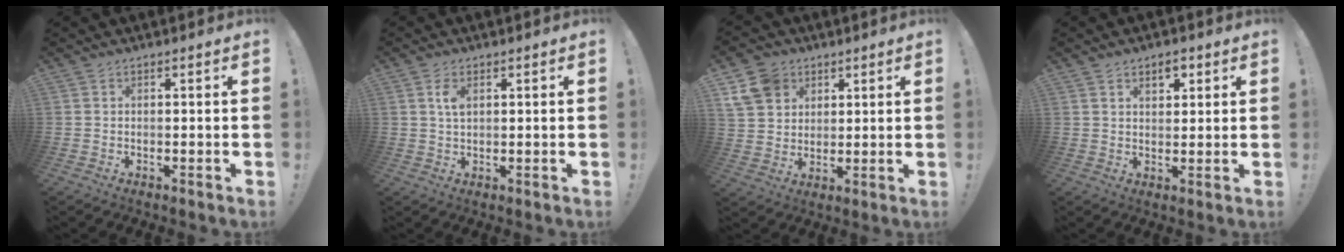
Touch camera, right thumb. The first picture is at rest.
{"total": 3.5, "force": [1.3, 1.7, 2.7], "torque": [-0.051, 0.000, 0.022]}
{"total": 11.2, "force": [5.7, 8.8, 3.9], "torque": [-0.078, -0.026, 0.117]}
{"total": 4.5, "force": [2.3, 2.8, 2.6], "torque": [-0.036, -0.002, 0.039]}